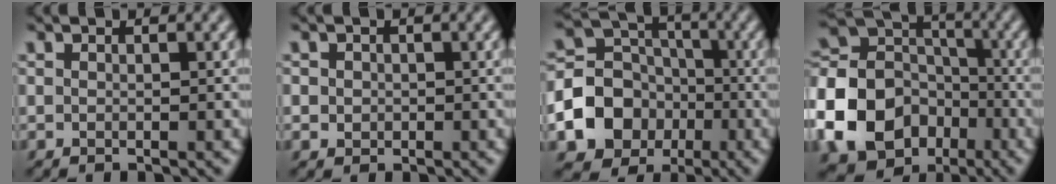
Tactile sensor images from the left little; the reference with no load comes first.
{"total": 1.6, "force": [0.2, 1.4, 0.6], "torque": [-0.008, 0.007, 0.004]}
{"total": 9.2, "force": [-3.3, 7.8, 3.7], "torque": [-0.071, -0.005, -0.087]}
{"total": 16.1, "force": [-6.3, 13.5, 6.3], "torque": [-0.167, -0.020, -0.133]}